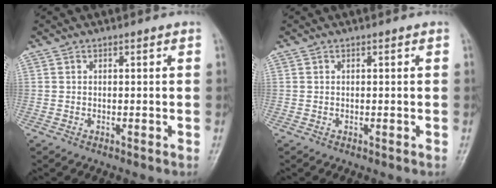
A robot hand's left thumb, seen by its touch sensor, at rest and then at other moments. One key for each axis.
{"total": 0.0}